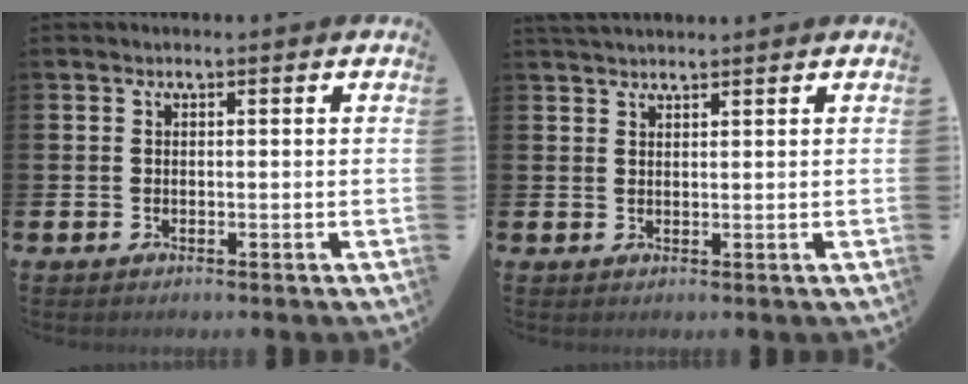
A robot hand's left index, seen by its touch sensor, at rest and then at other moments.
{"total": 1.7, "force": [1.7, 0.2, 0.3], "torque": [-0.006, -0.002, 0.030]}